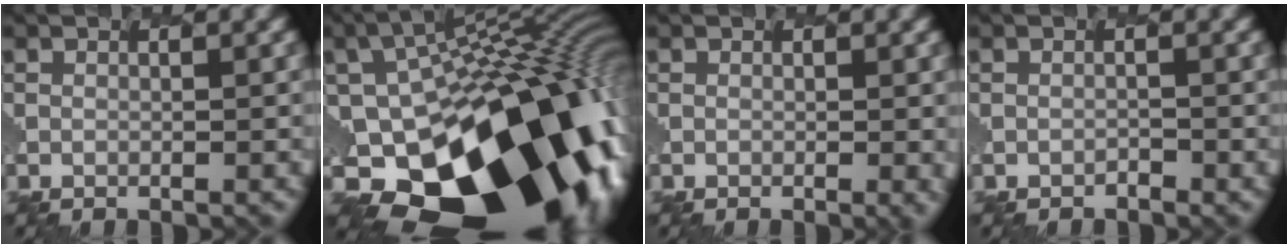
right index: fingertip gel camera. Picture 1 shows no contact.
{"total": 19.9, "force": [-7.6, 12.7, 13.3], "torque": [-0.243, -0.075, -0.098]}
{"total": 1.3, "force": [-0.2, 0.2, 1.3], "torque": [-0.025, -0.007, -0.002]}
{"total": 1.0, "force": [-0.1, -0.3, -0.9], "torque": [-0.003, -0.010, -0.006]}